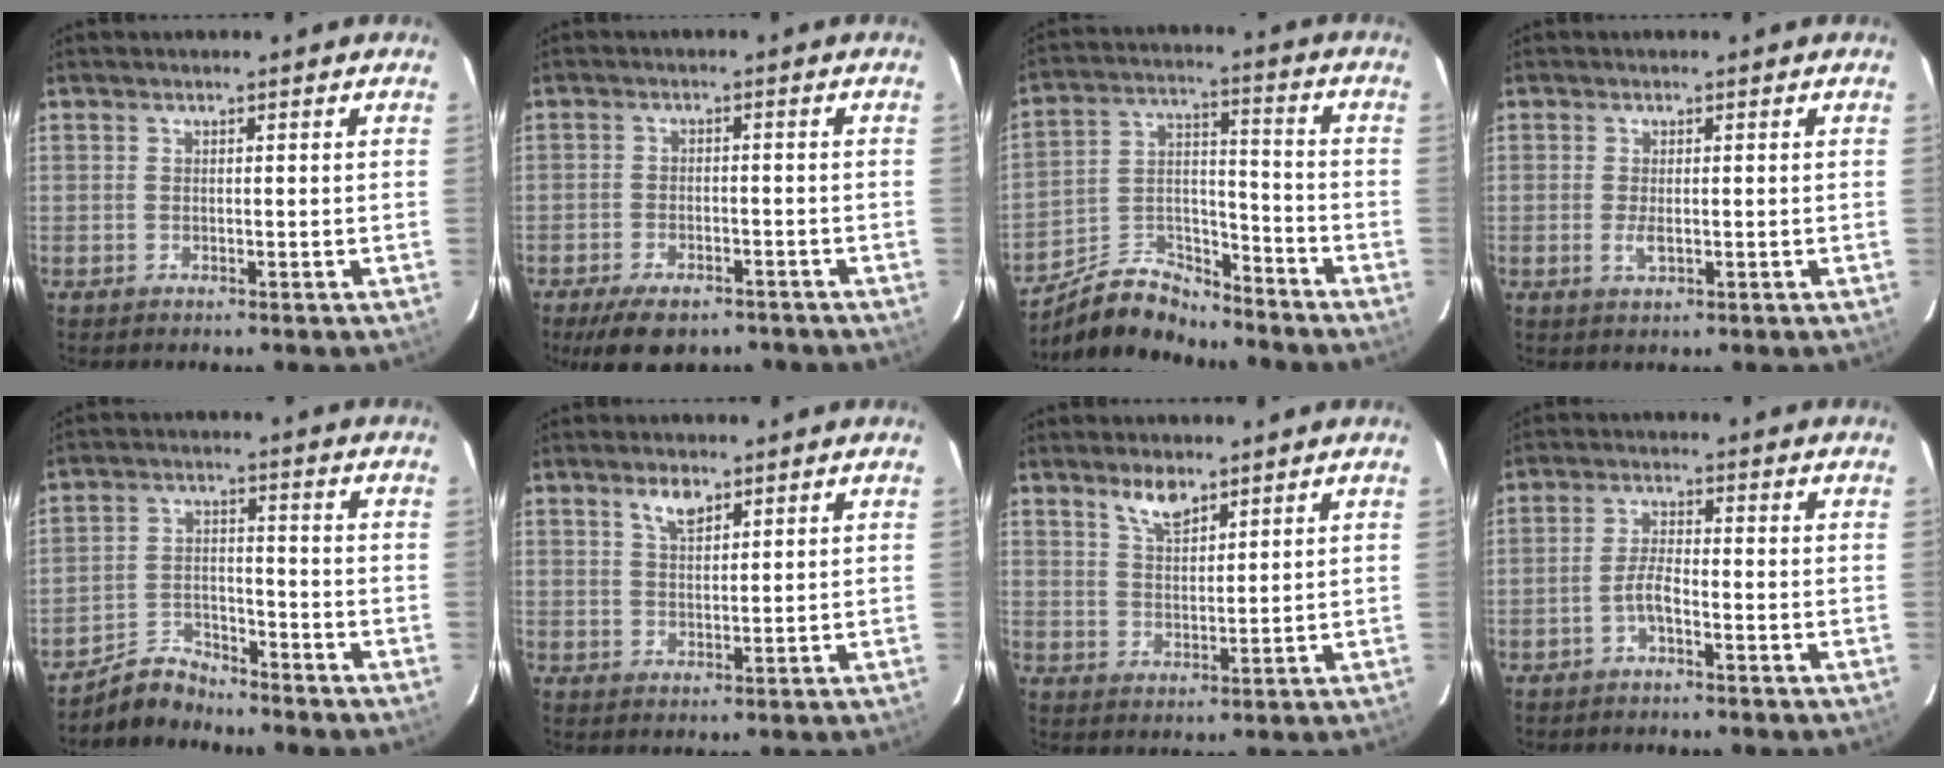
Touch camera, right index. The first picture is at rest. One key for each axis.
{"total": 10.0, "fx": -7.4, "fy": 4.3, "fz": 5.1, "tx": -0.113, "ty": -0.010, "tz": -0.108}
{"total": 12.0, "fx": -10.0, "fy": 4.8, "fz": 4.6, "tx": -0.097, "ty": 0.033, "tz": -0.176}
{"total": 2.0, "fx": -0.4, "fy": 0.8, "fz": 1.8, "tx": -0.035, "ty": -0.004, "tz": -0.006}
{"total": 6.4, "fx": -6.1, "fy": 1.8, "fz": 0.4, "tx": -0.014, "ty": 0.022, "tz": -0.113}
{"total": 3.8, "fx": 2.5, "fy": 1.7, "fz": 2.4, "tx": -0.040, "ty": 0.004, "tz": 0.046}
{"total": 5.0, "fx": 3.7, "fy": 1.8, "fz": 2.8, "tx": -0.047, "ty": -0.001, "tz": 0.071}
{"total": 3.0, "fx": -1.8, "fy": 0.5, "fz": 2.3, "tx": -0.054, "ty": 0.009, "tz": -0.036}